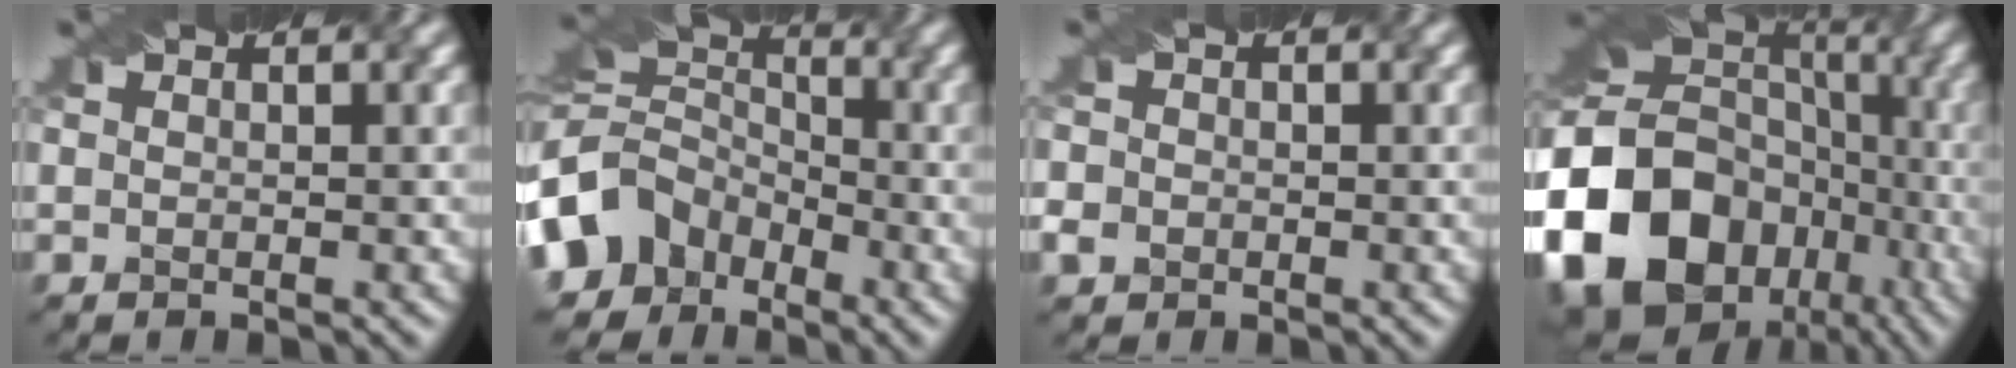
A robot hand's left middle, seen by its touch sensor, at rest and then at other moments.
{"total": 8.1, "force": [-4.0, 6.4, 3.1], "torque": [-0.082, 0.005, -0.084]}
{"total": 2.3, "force": [-0.6, 2.0, 0.7], "torque": [-0.010, 0.023, -0.017]}
{"total": 19.9, "force": [-7.2, 16.0, 9.4], "torque": [-0.192, -0.010, -0.133]}